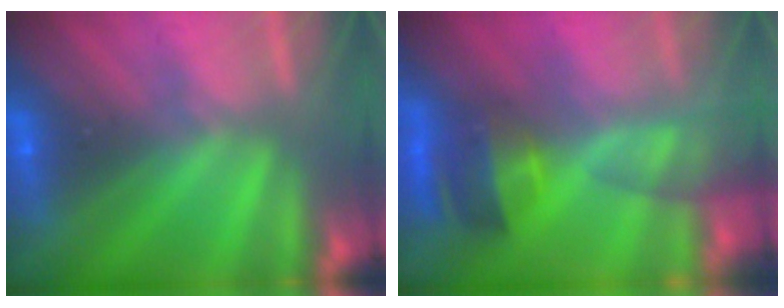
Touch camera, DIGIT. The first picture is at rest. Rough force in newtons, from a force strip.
{"total": 10.3}